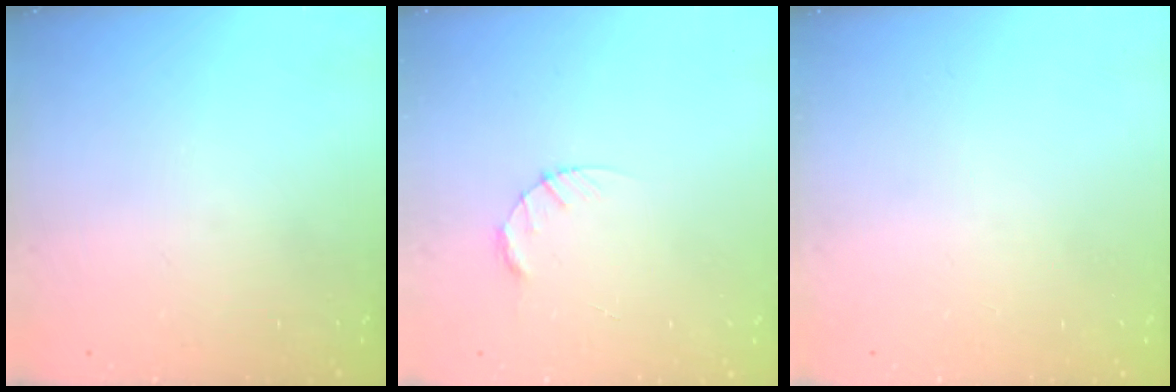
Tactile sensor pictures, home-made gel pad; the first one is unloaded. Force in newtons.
{"total": 3.4, "press": 3.4, "slide": 0.4}
{"total": 0.0}